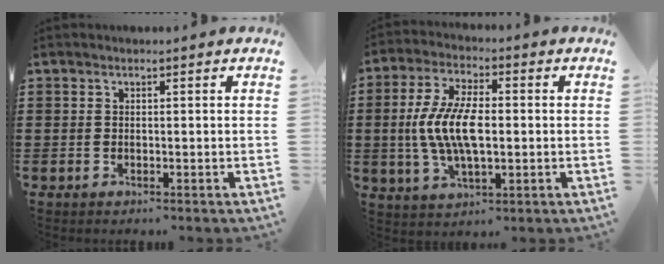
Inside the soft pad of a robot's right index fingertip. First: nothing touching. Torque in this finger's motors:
{"motor_torque": [2.14, 0.00, 1.05, 0.21]}